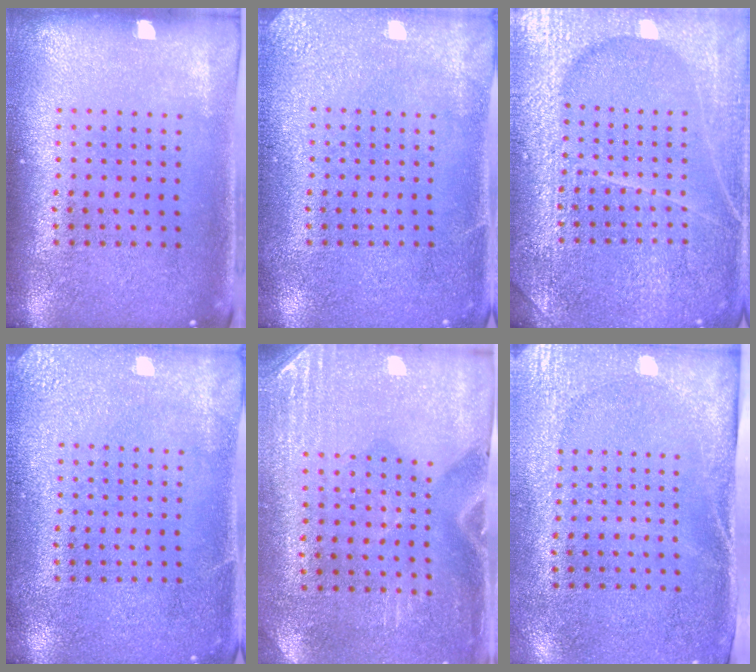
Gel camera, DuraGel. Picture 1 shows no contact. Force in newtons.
{"total": 2.7, "press": 2.6, "slide": 0.2}
{"total": 5.3, "press": 5.3, "slide": 0.6}
{"total": 2.7, "press": 2.6, "slide": 0.2}
{"total": 3.0, "press": 2.6, "slide": 1.5}
{"total": 2.7, "press": 2.1, "slide": 1.6}